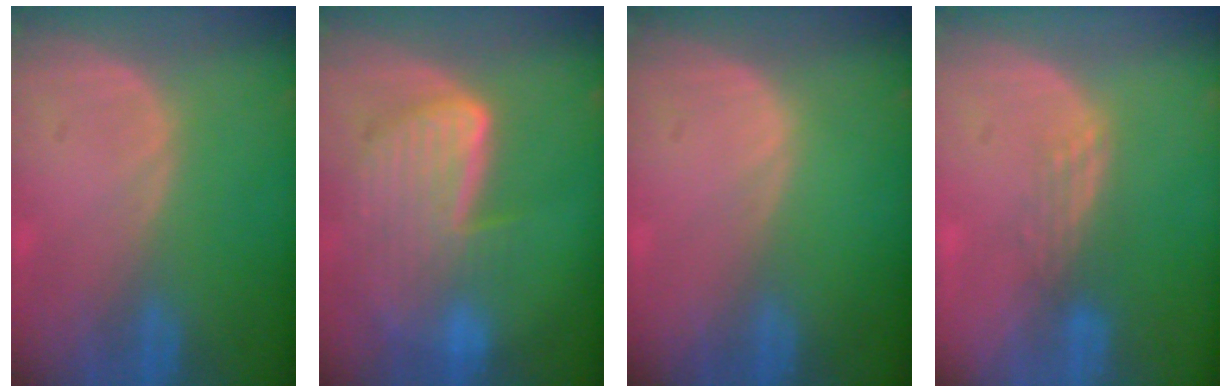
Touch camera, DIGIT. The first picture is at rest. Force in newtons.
{"total": 9.1, "press": 8.0, "slide": 4.5}
{"total": 0.0}
{"total": 3.0, "press": 2.5, "slide": 1.7}